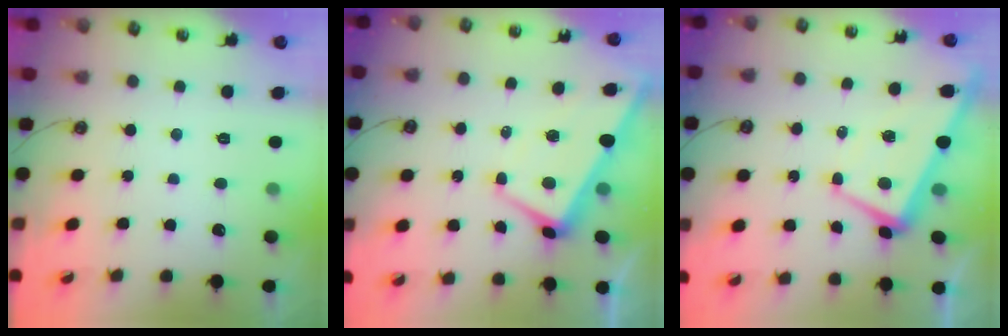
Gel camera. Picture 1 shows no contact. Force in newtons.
{"total": 1.5, "press": 1.4, "slide": 0.7}
{"total": 0.9, "press": 0.5, "slide": 0.7}